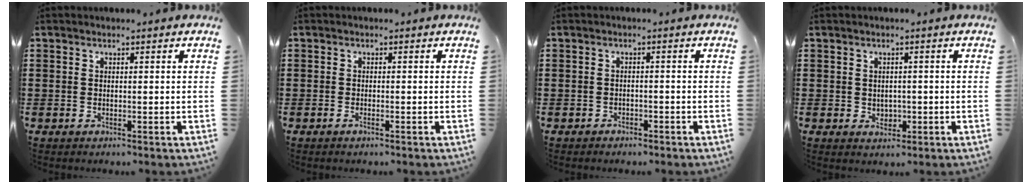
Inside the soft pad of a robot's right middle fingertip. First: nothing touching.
{"total": 0.7, "force": [-0.3, 0.1, 0.6], "torque": [-0.012, -0.003, -0.006]}
{"total": 1.1, "force": [-1.0, 0.4, 0.0], "torque": [-0.003, 0.002, -0.023]}
{"total": 1.5, "force": [-0.1, 1.3, 0.8], "torque": [-0.010, 0.001, -0.004]}